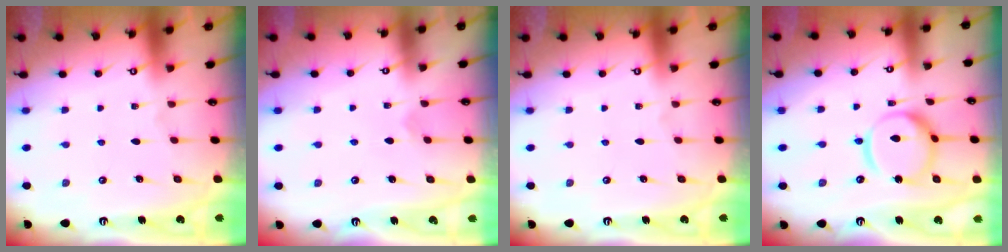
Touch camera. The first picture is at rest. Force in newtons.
{"total": 2.4, "press": 2.4, "slide": 0.2}
{"total": 0.0}
{"total": 14.4, "press": 14.4, "slide": 1.2}